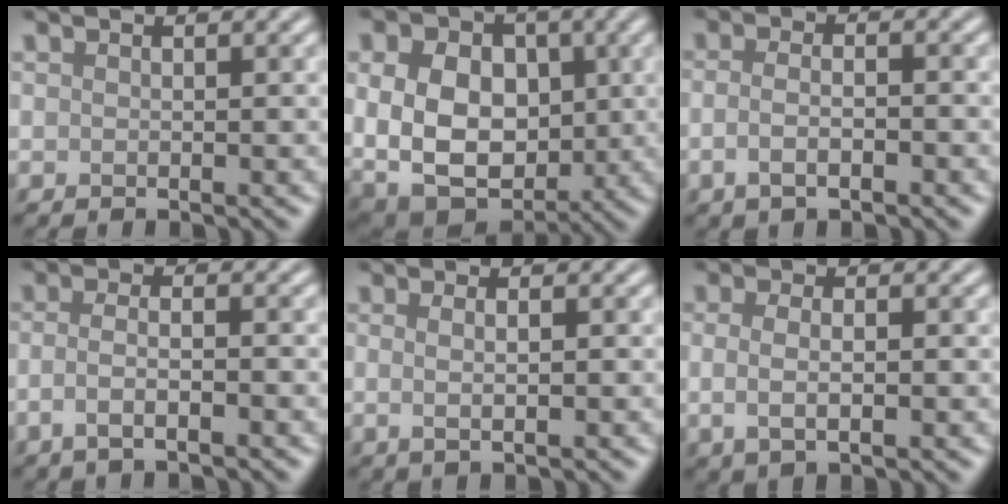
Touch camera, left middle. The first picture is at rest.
{"total": 12.5, "force": [0.9, 9.4, 8.2], "torque": [-0.139, 0.011, 0.013]}
{"total": 2.8, "force": [-1.0, 1.1, 2.4], "torque": [-0.044, -0.002, -0.018]}
{"total": 2.8, "force": [-1.1, 0.9, 2.4], "torque": [-0.041, -0.002, -0.027]}
{"total": 1.8, "force": [0.2, 0.6, 1.6], "torque": [-0.021, -0.005, -0.002]}
{"total": 3.0, "force": [-0.1, 1.4, 2.7], "torque": [-0.051, -0.006, -0.003]}